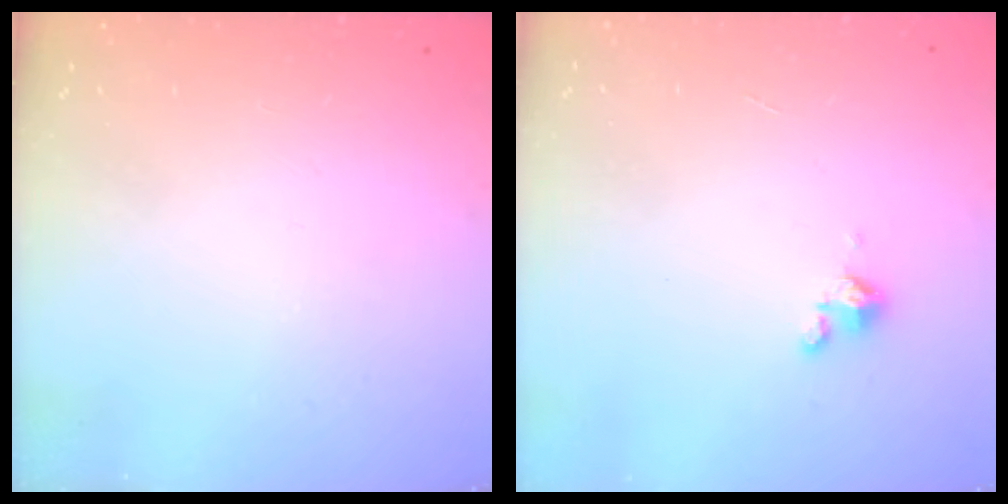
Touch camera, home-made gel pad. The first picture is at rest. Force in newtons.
{"total": 1.8, "press": 1.7, "slide": 0.4}